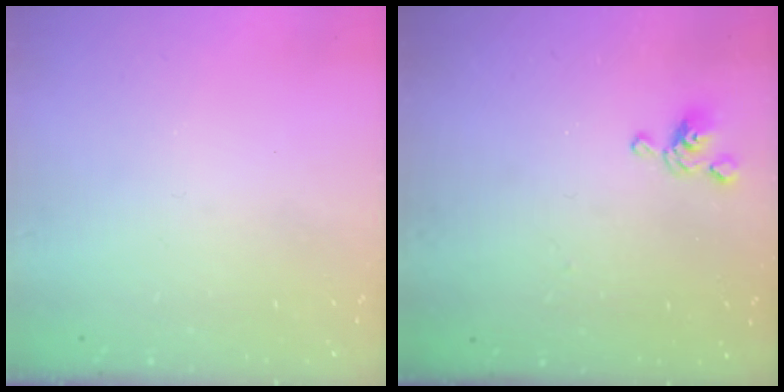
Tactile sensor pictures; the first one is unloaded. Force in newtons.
{"total": 5.7, "press": 5.7, "slide": 0.6}